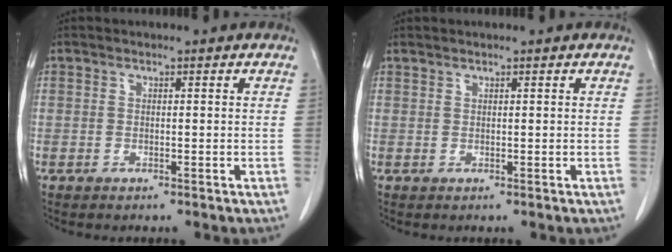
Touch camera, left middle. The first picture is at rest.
{"total": 0.5, "force": [0.5, 0.0, 0.0], "torque": [-0.003, -0.001, 0.013]}